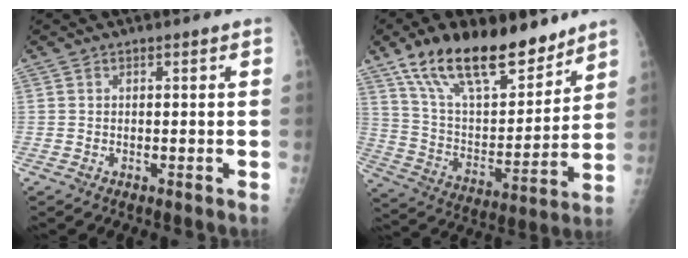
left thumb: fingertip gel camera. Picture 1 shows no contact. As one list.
[{"total": 21.9, "force": [15.4, 9.1, 12.6], "torque": [-0.179, -0.066, 0.273]}]